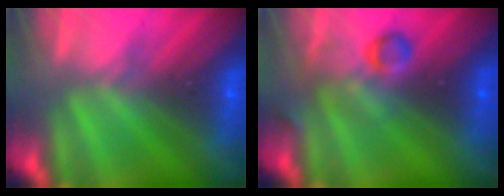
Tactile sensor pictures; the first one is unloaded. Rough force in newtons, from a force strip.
{"total": 2.9}